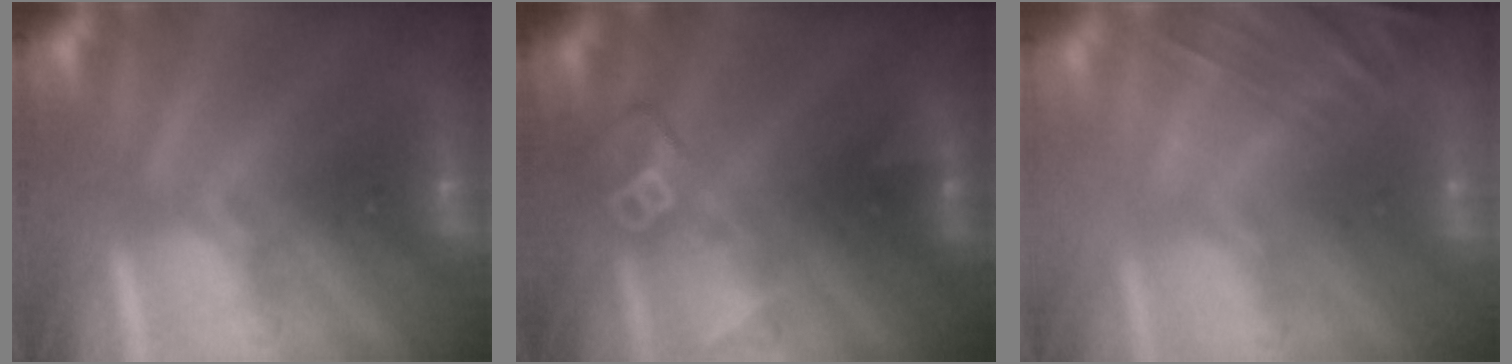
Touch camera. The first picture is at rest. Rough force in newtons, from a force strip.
{"total": 2.7}
{"total": 7.2}